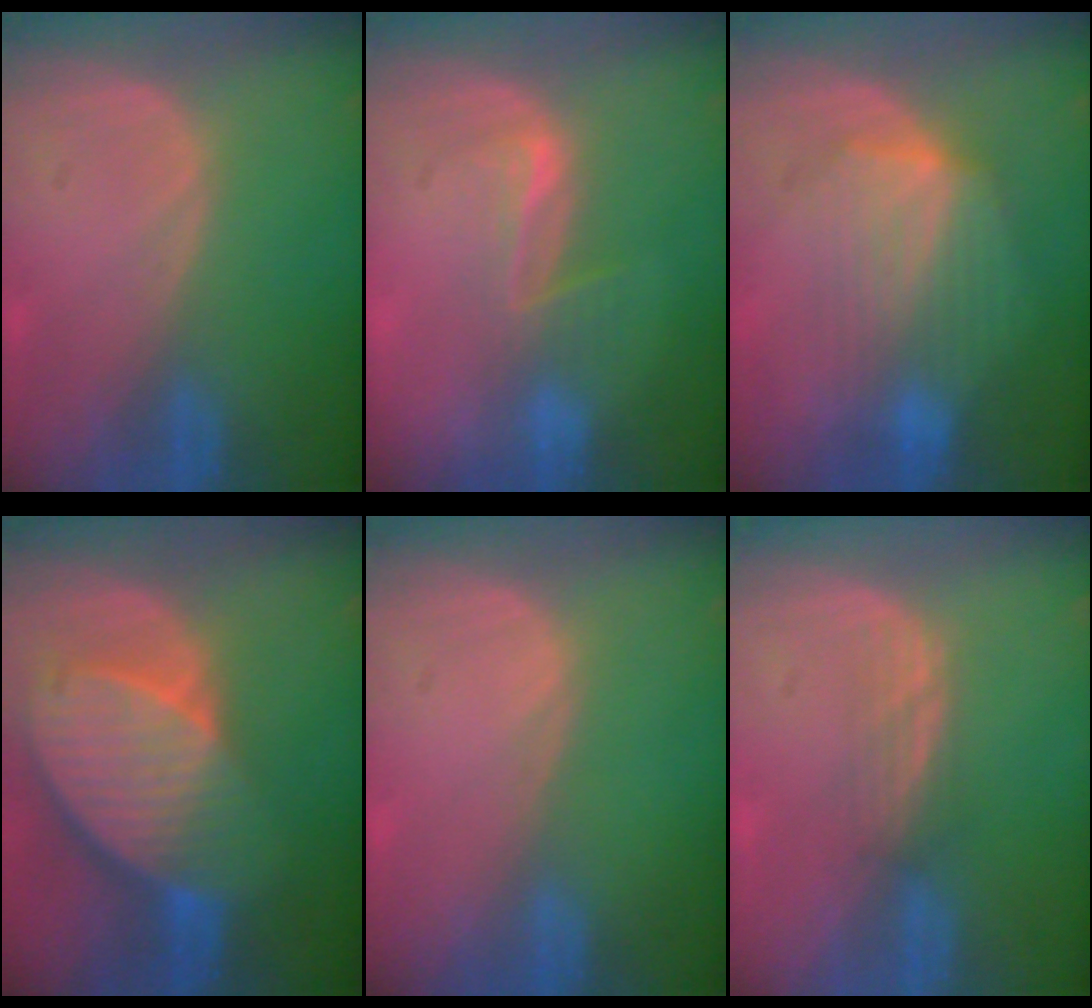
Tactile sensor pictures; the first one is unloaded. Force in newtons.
{"total": 3.5, "press": 3.2, "slide": 1.5}
{"total": 7.3, "press": 7.1, "slide": 1.4}
{"total": 10.2, "press": 8.8, "slide": 5.0}
{"total": 0.0}
{"total": 2.1, "press": 2.1, "slide": 0.2}